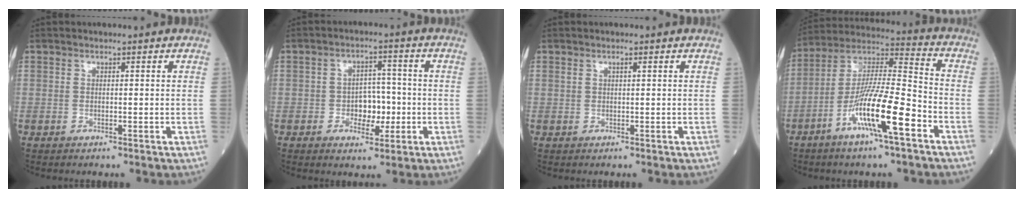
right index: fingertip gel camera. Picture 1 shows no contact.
{"total": 5.3, "force": [-1.3, 3.2, 4.0], "torque": [-0.058, 0.009, -0.016]}
{"total": 0.6, "force": [0.4, 0.1, 0.4], "torque": [-0.011, 0.008, 0.008]}
{"total": 14.7, "force": [-6.7, 1.2, 13.0], "torque": [-0.252, -0.004, -0.121]}